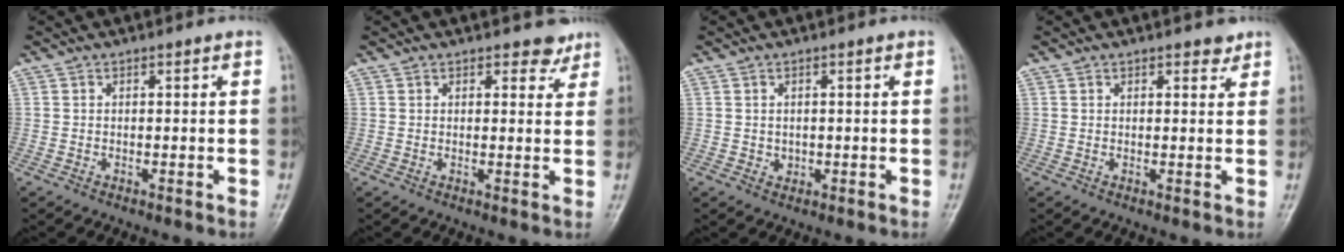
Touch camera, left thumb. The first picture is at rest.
{"total": 2.7, "force": [2.2, 1.4, 0.6], "torque": [0.014, -0.012, 0.024]}
{"total": 1.5, "force": [0.0, 1.3, 0.6], "torque": [-0.006, 0.000, 0.005]}
{"total": 1.8, "force": [1.5, 0.9, 0.7], "torque": [0.004, -0.008, 0.016]}